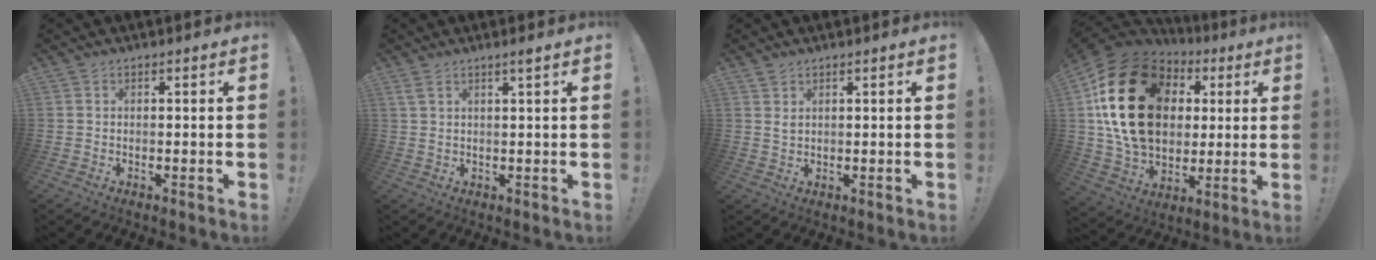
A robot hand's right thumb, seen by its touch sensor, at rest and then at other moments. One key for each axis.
{"total": 3.2, "fx": 1.8, "fy": -0.4, "fz": 2.6, "tx": -0.046, "ty": -0.003, "tz": 0.028}
{"total": 1.9, "fx": 1.3, "fy": 0.8, "fz": 1.3, "tx": -0.013, "ty": -0.006, "tz": 0.021}
{"total": 27.5, "fx": 5.8, "fy": 19.8, "fz": 18.2, "tx": -0.320, "ty": -0.005, "tz": 0.129}